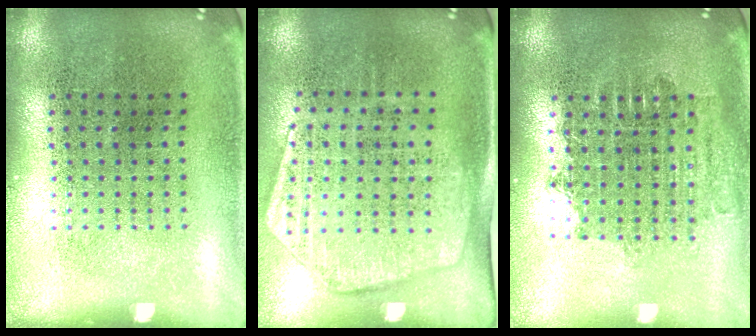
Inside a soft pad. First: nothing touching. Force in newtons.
{"total": 1.8, "press": 1.5, "slide": 1.0}
{"total": 1.7, "press": 1.4, "slide": 1.0}